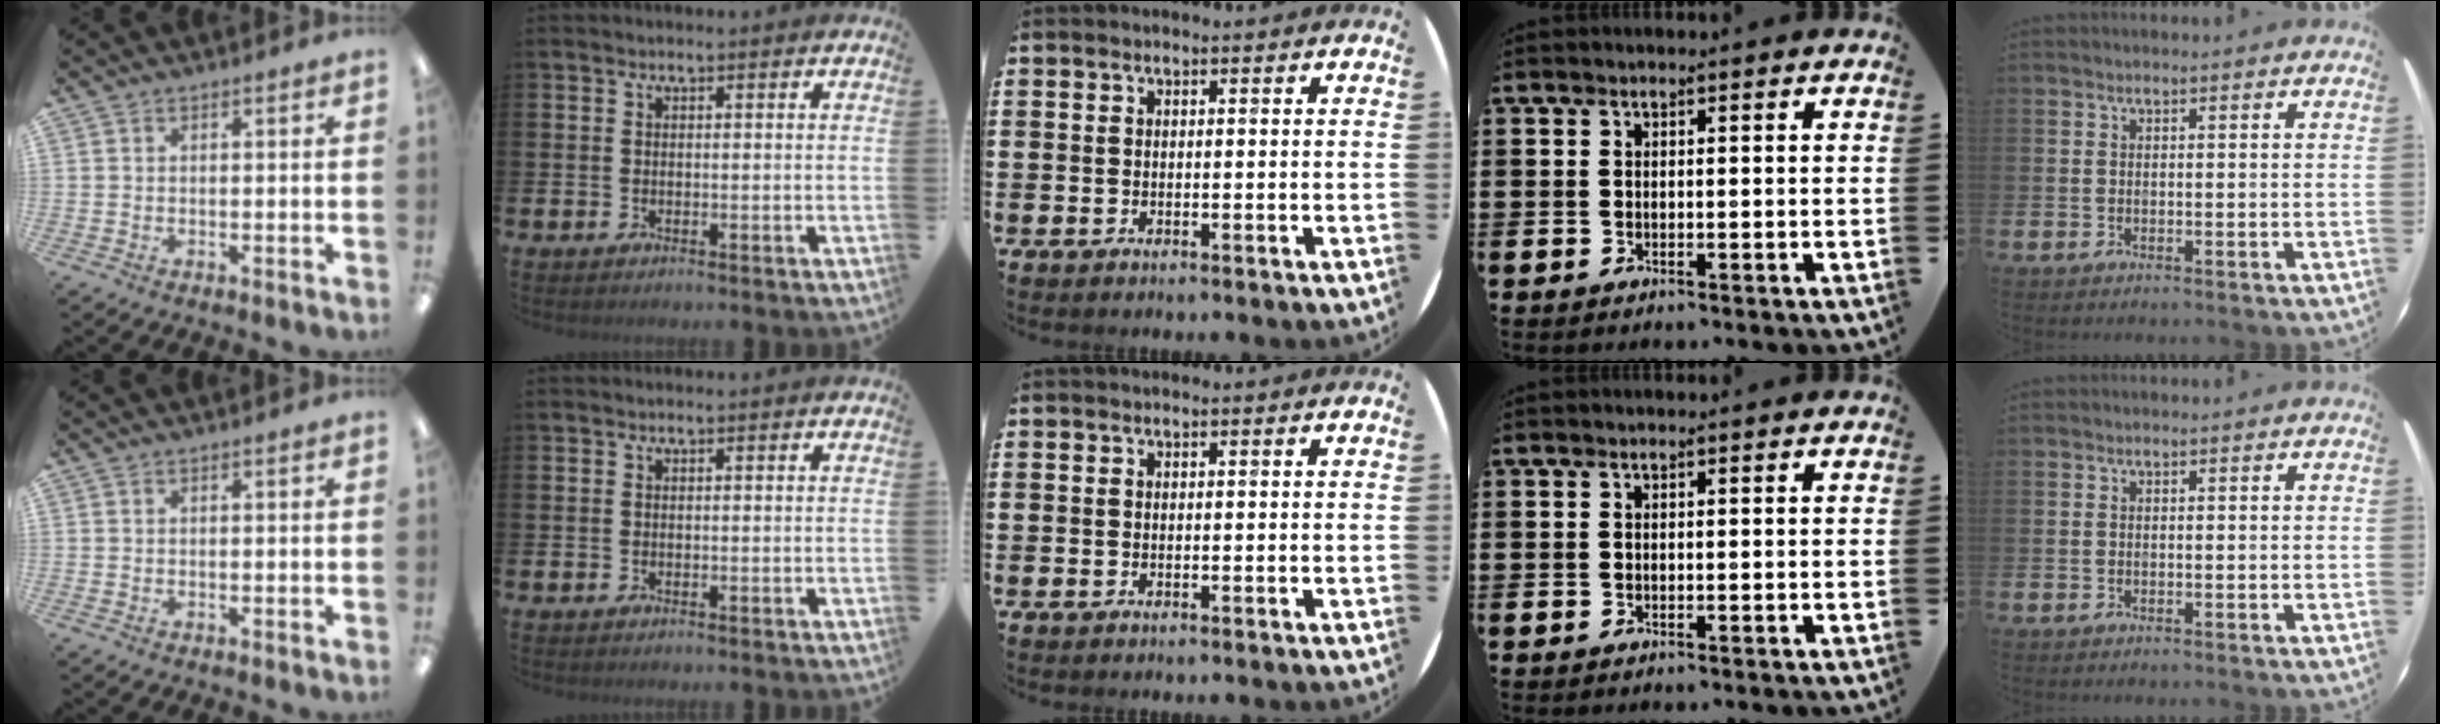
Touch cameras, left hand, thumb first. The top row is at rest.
{}